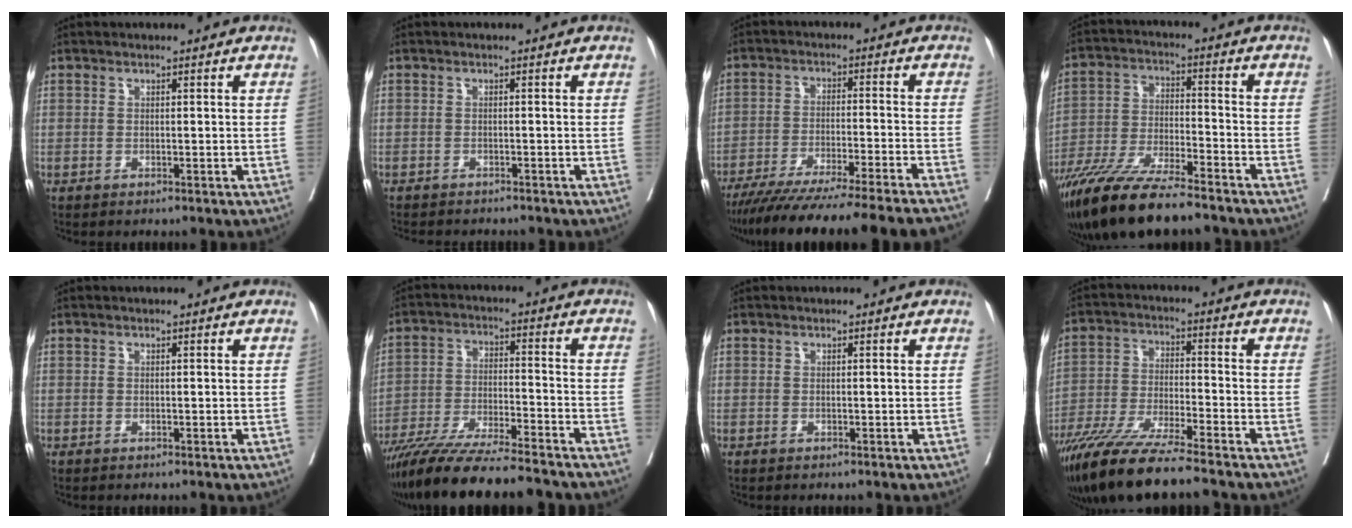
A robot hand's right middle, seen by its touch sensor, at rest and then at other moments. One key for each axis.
{"total": 5.8, "fx": -5.3, "fy": 1.2, "fz": 2.0, "tx": -0.026, "ty": -0.005, "tz": -0.071}
{"total": 20.0, "fx": -17.5, "fy": -1.7, "fz": 9.5, "tx": -0.123, "ty": -0.061, "tz": -0.263}
{"total": 15.0, "fx": -12.1, "fy": 2.0, "fz": 8.5, "tx": -0.168, "ty": -0.033, "tz": -0.217}
{"total": 0.0}
{"total": 16.8, "fx": -14.6, "fy": 0.9, "fz": 8.2, "tx": -0.156, "ty": -0.029, "tz": -0.245}
{"total": 0.0}
{"total": 12.9, "fx": -10.5, "fy": 0.2, "fz": 7.5, "tx": -0.138, "ty": -0.033, "tz": -0.185}